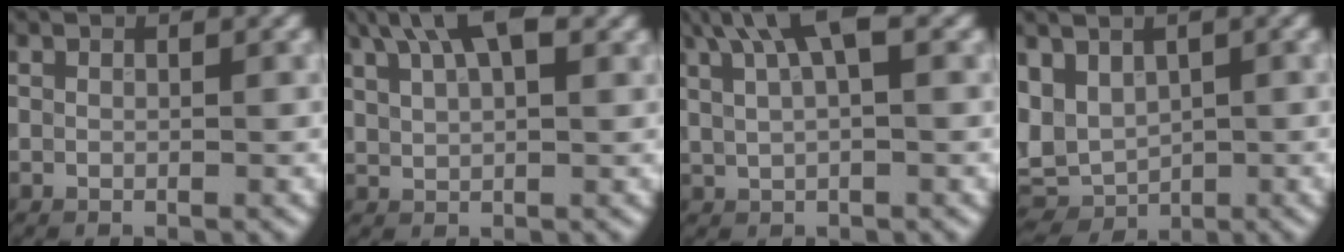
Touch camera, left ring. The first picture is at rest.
{"total": 6.6, "force": [3.8, 2.8, 4.6], "torque": [-0.081, 0.020, 0.057]}
{"total": 5.0, "force": [2.8, 1.4, 3.9], "torque": [-0.073, 0.012, 0.051]}
{"total": 4.4, "force": [0.6, 3.4, 2.7], "torque": [-0.052, 0.003, 0.015]}